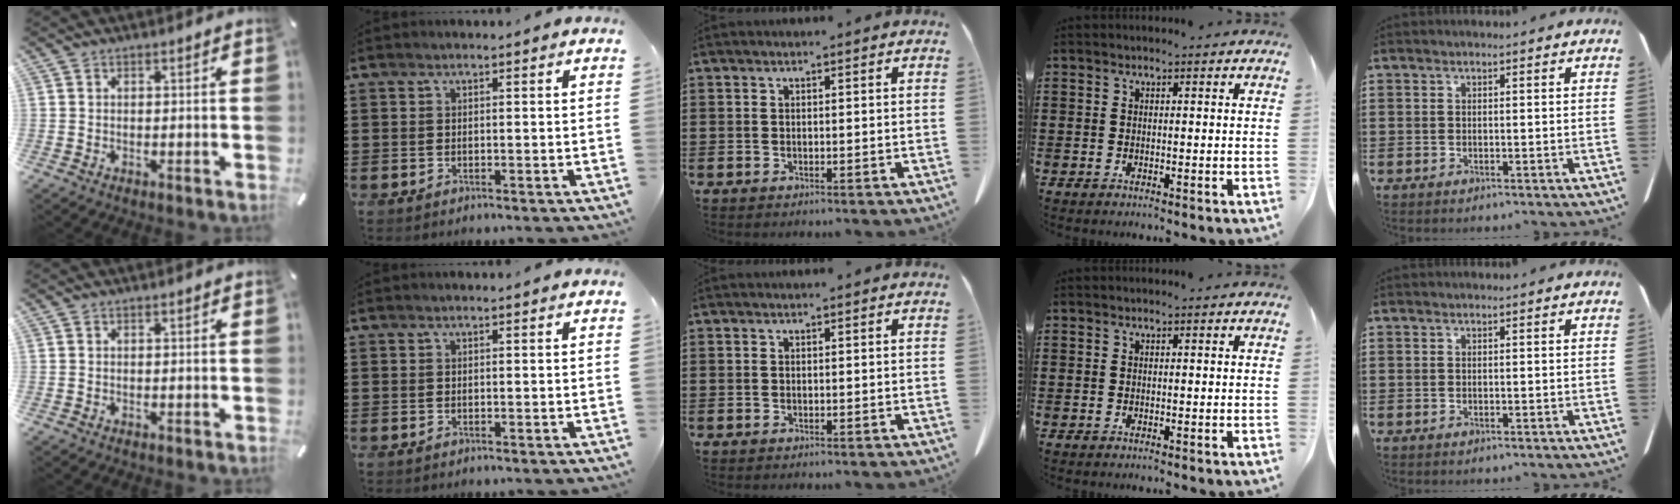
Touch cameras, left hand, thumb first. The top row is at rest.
{}